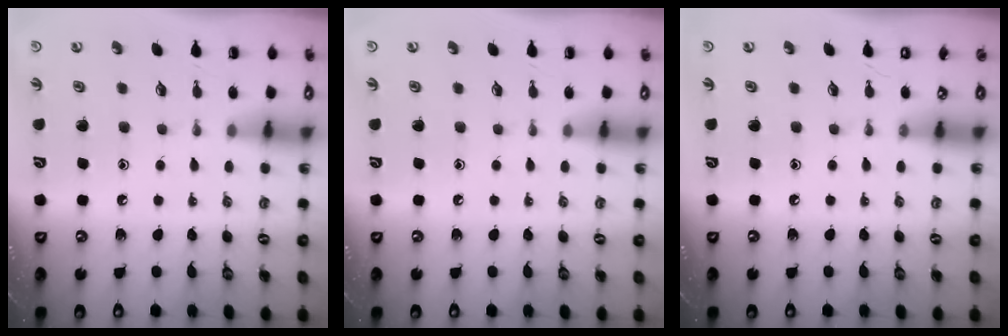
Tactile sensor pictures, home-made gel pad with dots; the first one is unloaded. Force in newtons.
{"total": 0.0}
{"total": 0.0}